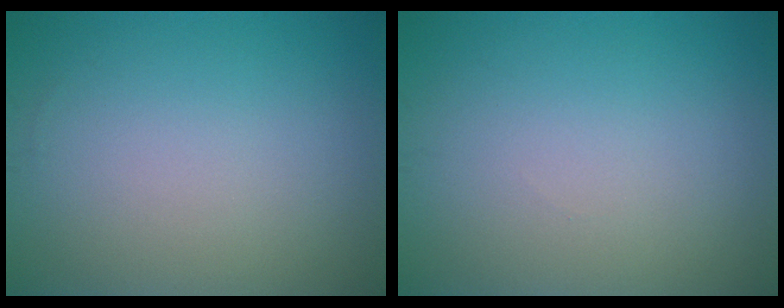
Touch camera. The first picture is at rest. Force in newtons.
{"total": 0.0}